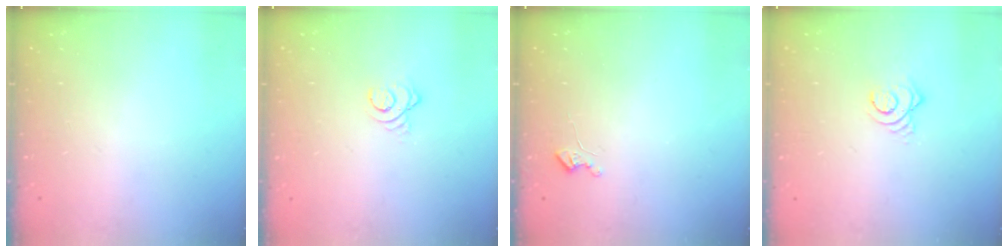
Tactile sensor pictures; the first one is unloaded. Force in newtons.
{"total": 3.0, "press": 3.0, "slide": 0.3}
{"total": 3.3, "press": 3.3, "slide": 0.5}
{"total": 5.5, "press": 5.5, "slide": 0.4}